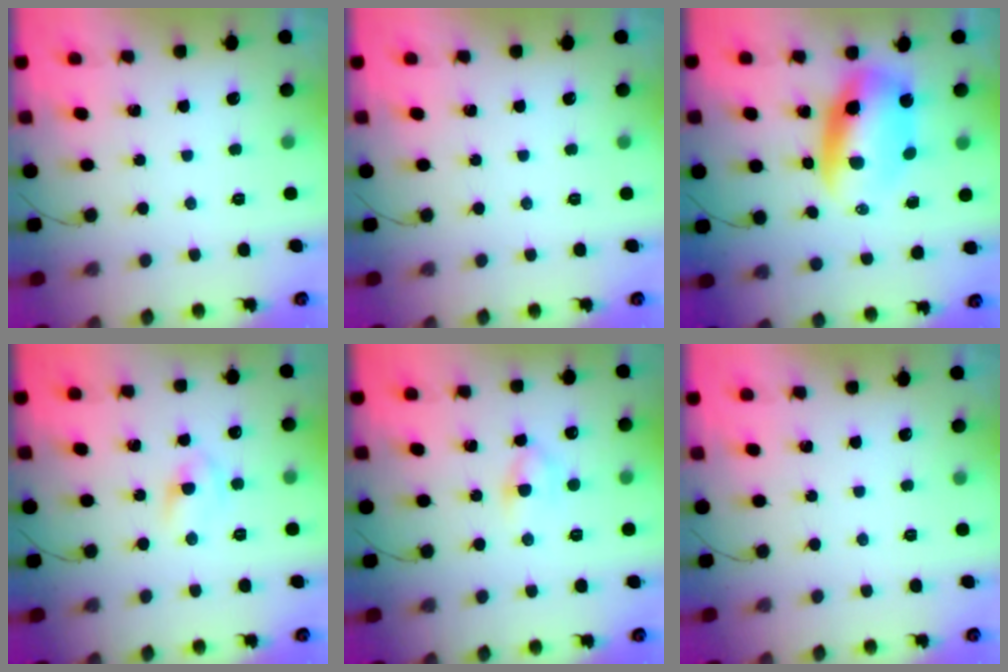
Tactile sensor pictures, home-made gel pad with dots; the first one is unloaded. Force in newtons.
{"total": 0.0}
{"total": 9.6, "press": 9.3, "slide": 2.3}
{"total": 6.2, "press": 6.0, "slide": 1.5}
{"total": 5.2, "press": 5.0, "slide": 1.3}
{"total": 0.0}